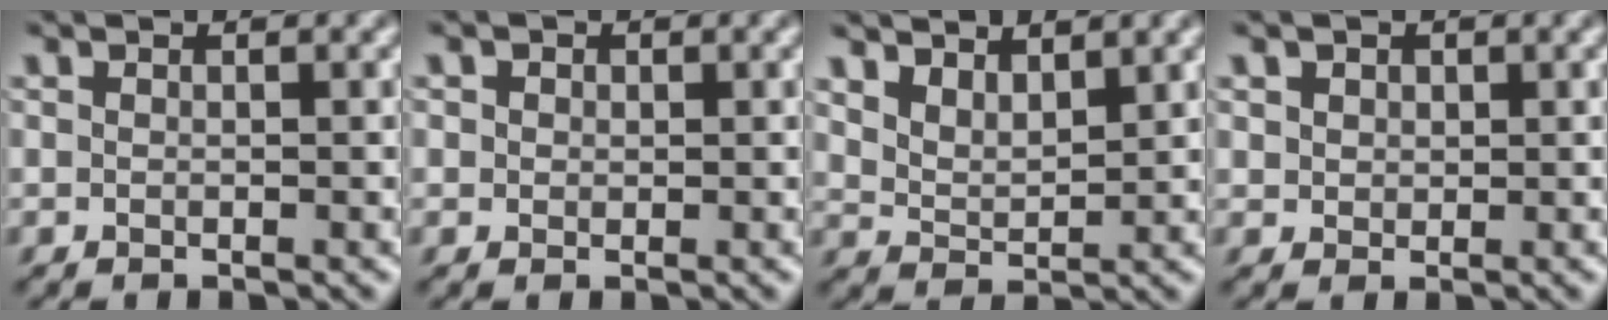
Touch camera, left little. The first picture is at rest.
{"total": 1.5, "force": [0.7, 1.2, 0.6], "torque": [-0.015, 0.005, 0.009]}
{"total": 3.9, "force": [3.1, 1.6, 1.7], "torque": [-0.047, 0.000, 0.059]}
{"total": 2.2, "force": [1.1, 1.7, 0.9], "torque": [-0.033, 0.006, 0.025]}